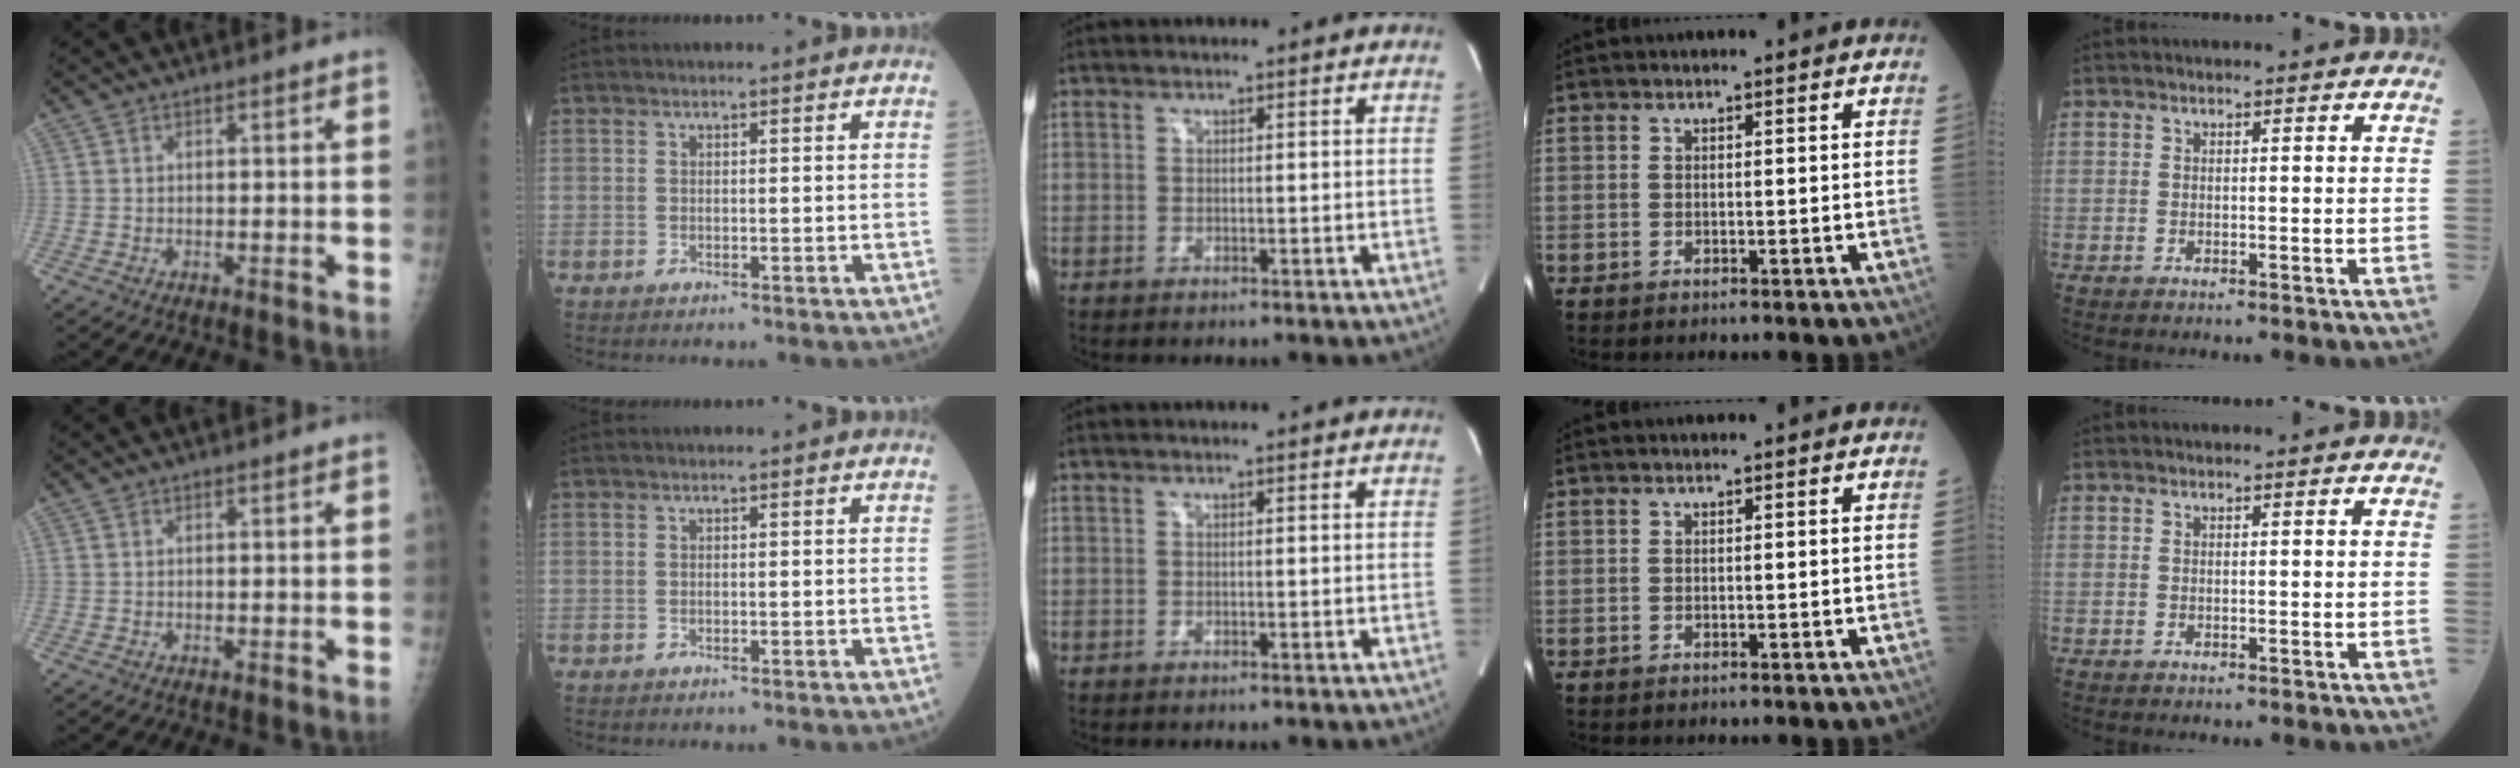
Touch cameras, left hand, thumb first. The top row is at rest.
{}